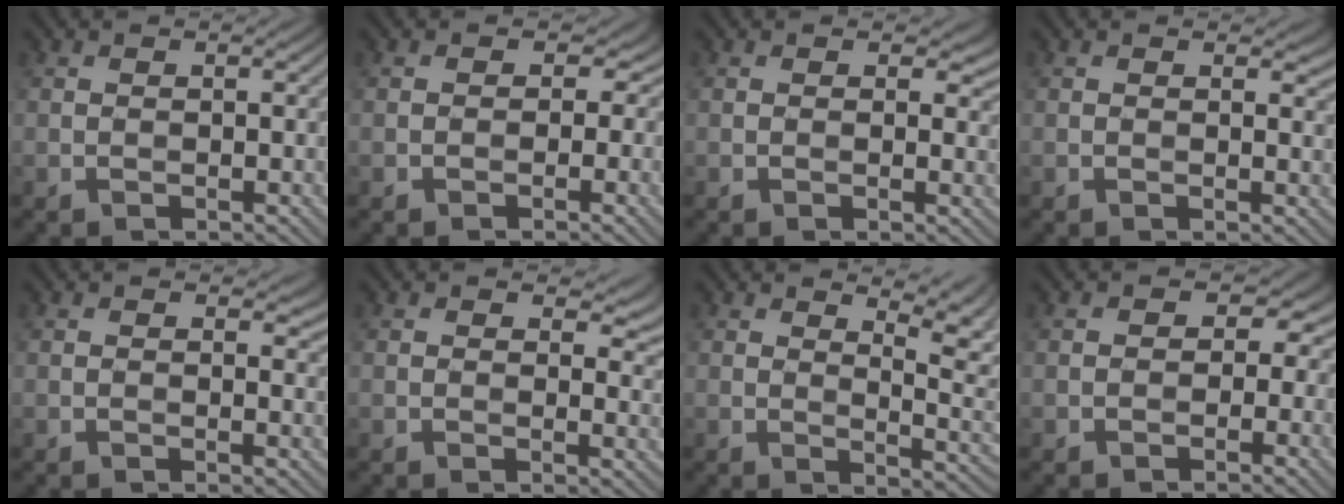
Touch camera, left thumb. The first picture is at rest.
{"total": 3.7, "force": [0.2, 3.1, 2.1], "torque": [-0.031, 0.012, -0.008]}
{"total": 3.6, "force": [1.6, 2.1, 2.4], "torque": [-0.034, -0.006, 0.018]}
{"total": 2.7, "force": [1.3, 1.4, 1.9], "torque": [-0.024, -0.006, 0.017]}
{"total": 3.0, "force": [1.5, 1.7, 2.0], "torque": [-0.026, -0.006, 0.019]}
{"total": 5.4, "force": [2.9, 2.9, 3.5], "torque": [-0.050, -0.004, 0.045]}
{"total": 7.0, "force": [3.5, 2.1, 5.7], "torque": [-0.088, 0.002, 0.052]}
{"total": 4.7, "force": [0.3, 3.8, 2.8], "torque": [-0.032, 0.015, -0.010]}